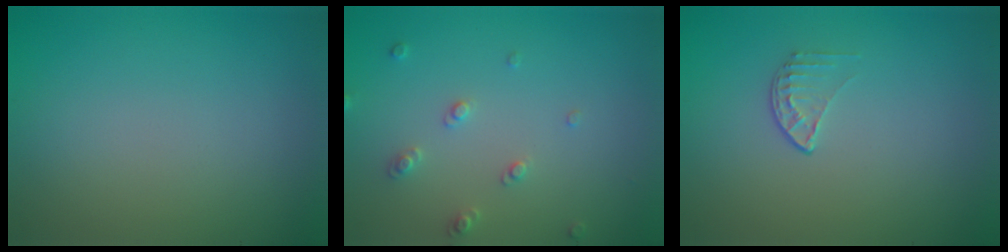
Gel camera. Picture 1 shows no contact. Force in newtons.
{"total": 1.6, "press": 1.5, "slide": 0.4}
{"total": 1.1, "press": 0.7, "slide": 0.9}